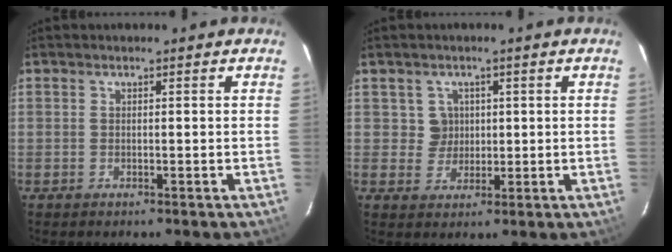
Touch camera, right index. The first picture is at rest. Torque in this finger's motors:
{"motor_torque": [0.14, 0.12, 0.07, 0.00]}